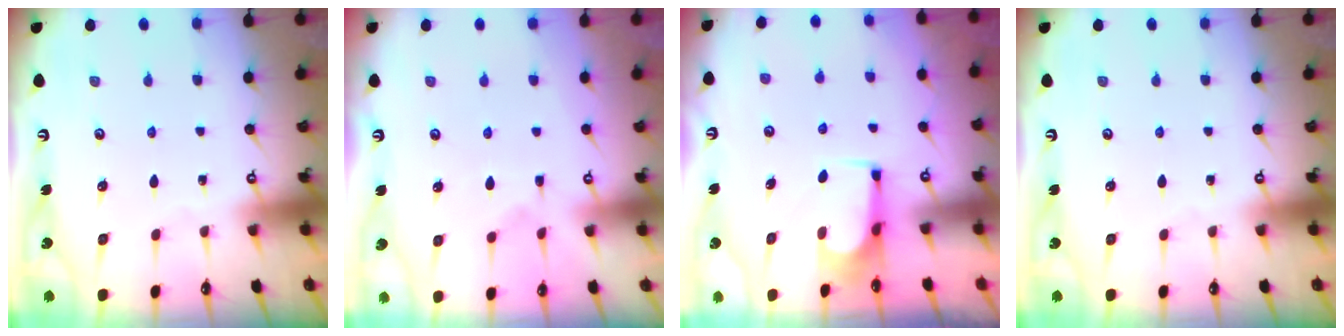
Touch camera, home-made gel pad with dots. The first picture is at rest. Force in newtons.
{"total": 4.0, "press": 3.8, "slide": 1.2}
{"total": 2.2, "press": 2.2, "slide": 0.3}
{"total": 0.0}